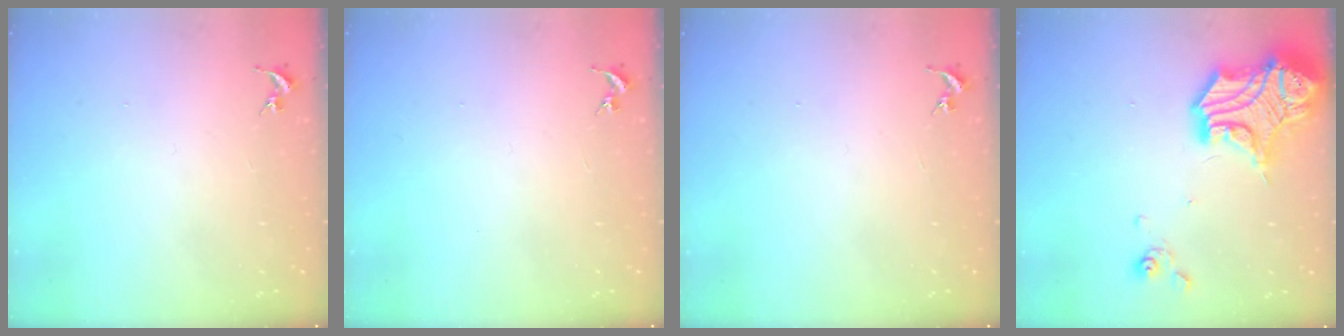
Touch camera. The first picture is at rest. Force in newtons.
{"total": 0.0}
{"total": 0.0}
{"total": 22.3, "press": 22.2, "slide": 2.3}